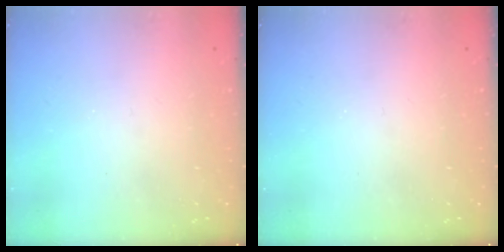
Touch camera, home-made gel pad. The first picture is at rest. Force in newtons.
{"total": 0.0}